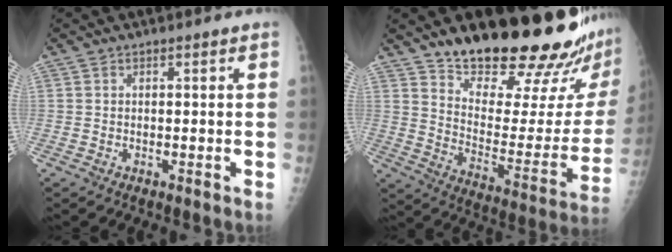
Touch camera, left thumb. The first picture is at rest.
{"total": 27.6, "force": [21.6, 7.1, 15.7], "torque": [-0.200, -0.134, 0.308]}